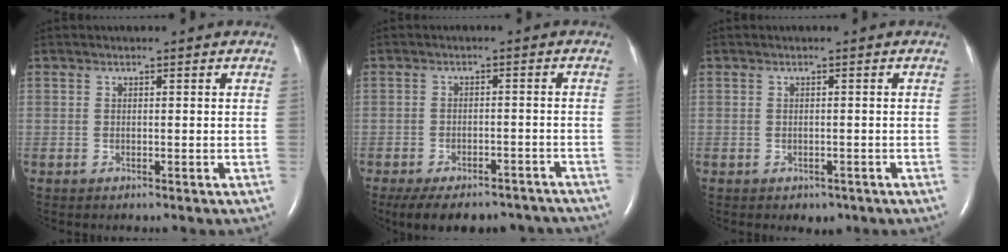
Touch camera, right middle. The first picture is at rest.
{"total": 14.7, "force": [-12.4, 5.6, 5.6], "torque": [-0.111, 0.001, -0.156]}
{"total": 1.7, "force": [-1.0, 1.2, 0.7], "torque": [-0.009, 0.001, -0.004]}